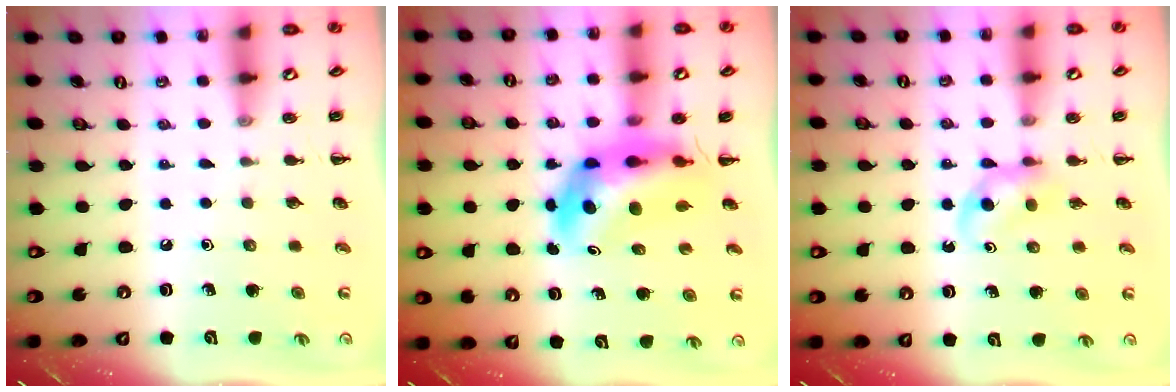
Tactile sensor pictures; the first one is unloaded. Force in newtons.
{"total": 8.7, "press": 8.2, "slide": 3.0}
{"total": 3.5, "press": 3.1, "slide": 1.6}